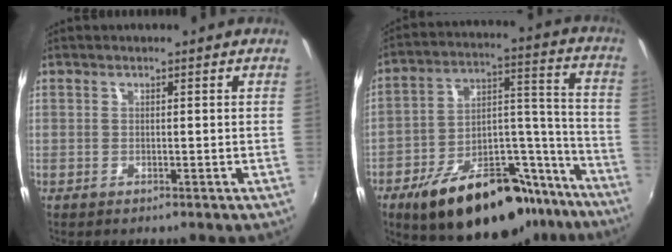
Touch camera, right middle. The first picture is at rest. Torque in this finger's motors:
{"motor_torque": [1.12, -1.02, 0.39, 0.17]}